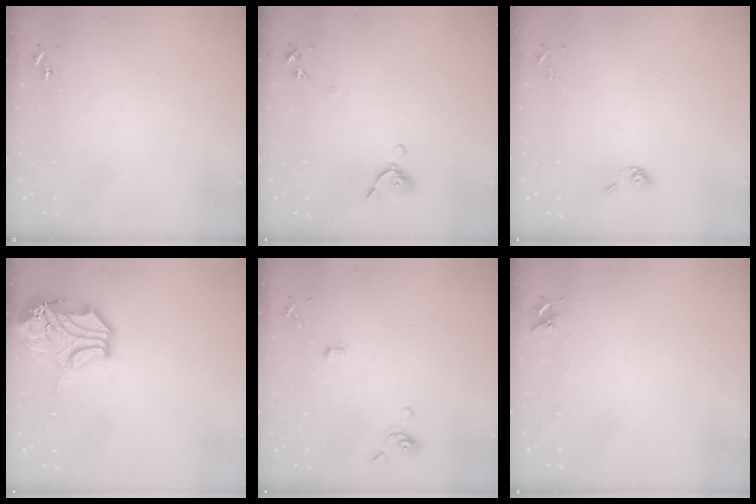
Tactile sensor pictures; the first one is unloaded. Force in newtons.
{"total": 7.9, "press": 7.8, "slide": 1.5}
{"total": 5.6, "press": 5.1, "slide": 2.3}
{"total": 15.9, "press": 15.7, "slide": 2.2}
{"total": 3.6, "press": 3.5, "slide": 0.7}
{"total": 5.8, "press": 5.8, "slide": 0.7}